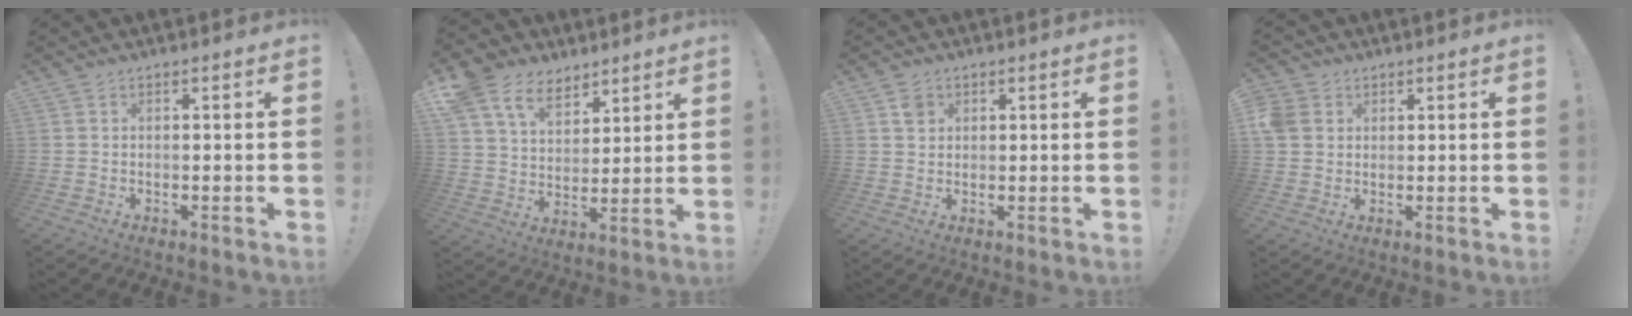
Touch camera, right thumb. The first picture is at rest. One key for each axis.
{"total": 14.1, "fx": 8.7, "fy": 9.5, "fz": 5.8, "tx": -0.106, "ty": -0.045, "tz": 0.169}
{"total": 2.8, "fx": 1.4, "fy": 2.3, "fz": 0.7, "tx": 0.005, "ty": -0.004, "tz": 0.023}
{"total": 5.4, "fx": 2.0, "fy": 4.6, "fz": 2.0, "tx": -0.048, "ty": 0.004, "tz": 0.042}